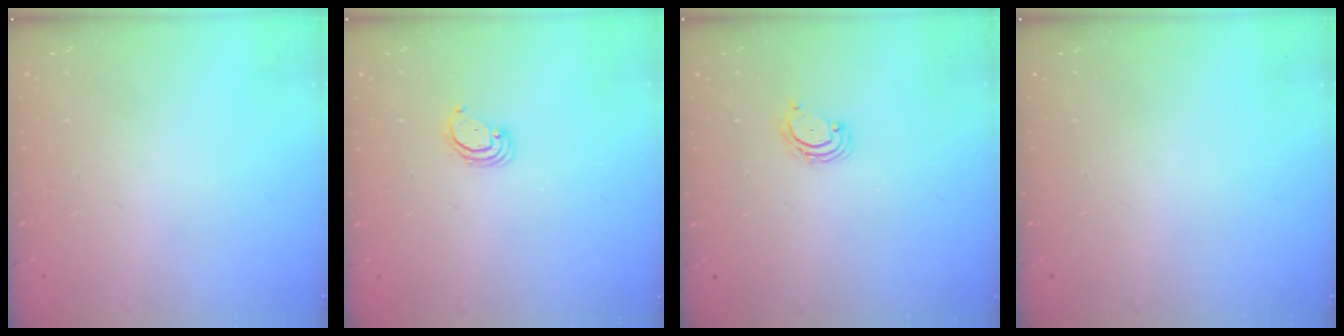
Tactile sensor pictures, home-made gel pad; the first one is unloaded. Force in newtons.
{"total": 2.9, "press": 2.9, "slide": 0.3}
{"total": 3.1, "press": 3.1, "slide": 0.5}
{"total": 0.0}